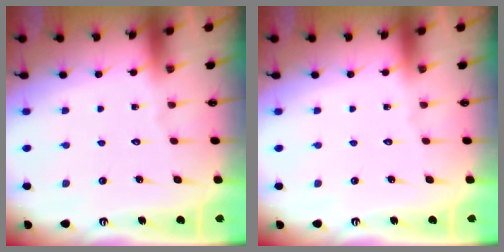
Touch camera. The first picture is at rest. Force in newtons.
{"total": 0.0}